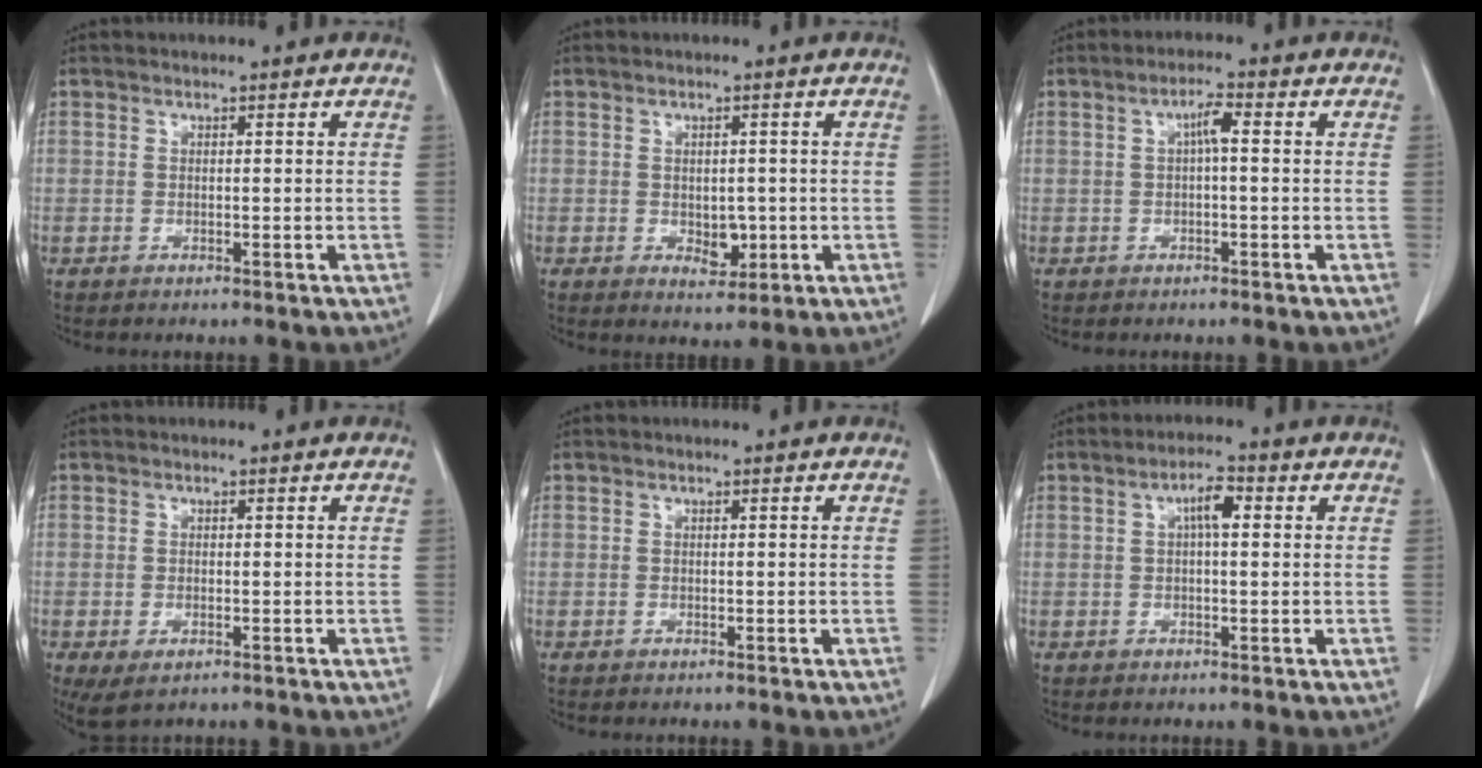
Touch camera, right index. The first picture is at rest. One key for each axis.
{"total": 3.2, "fx": -0.6, "fy": 2.1, "fz": 2.4, "tx": -0.030, "ty": -0.001, "tz": 0.001}
{"total": 2.7, "fx": 0.3, "fy": 0.4, "fz": 2.7, "tx": -0.048, "ty": 0.005, "tz": 0.005}
{"total": 3.9, "fx": -1.8, "fy": 1.9, "fz": 2.9, "tx": -0.059, "ty": -0.011, "tz": -0.023}
{"total": 0.0}
{"total": 3.6, "fx": 0.9, "fy": 0.9, "fz": 3.4, "tx": -0.060, "ty": 0.011, "tz": 0.012}